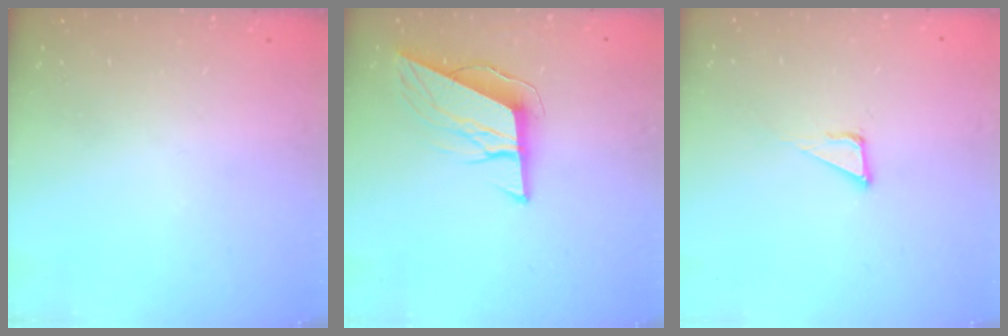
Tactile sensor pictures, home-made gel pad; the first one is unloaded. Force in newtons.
{"total": 9.8, "press": 9.6, "slide": 2.3}
{"total": 3.8, "press": 3.8, "slide": 0.2}